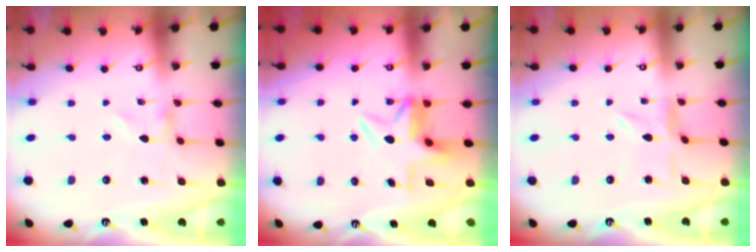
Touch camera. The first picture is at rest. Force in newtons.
{"total": 5.3, "press": 5.2, "slide": 0.7}
{"total": 2.8, "press": 2.7, "slide": 0.3}